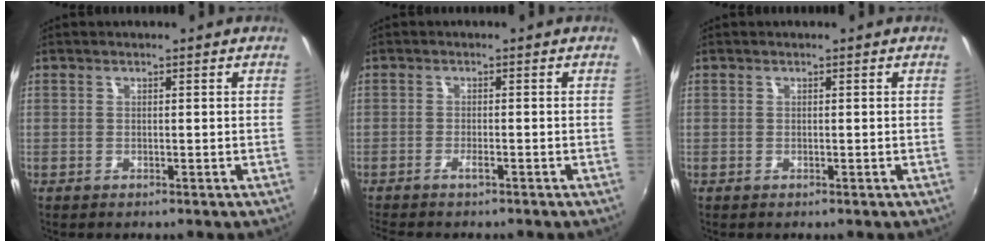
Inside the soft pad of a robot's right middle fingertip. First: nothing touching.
{"total": 2.2, "force": [-1.8, 0.3, 1.3], "torque": [-0.036, 0.000, -0.035]}
{"total": 0.0}